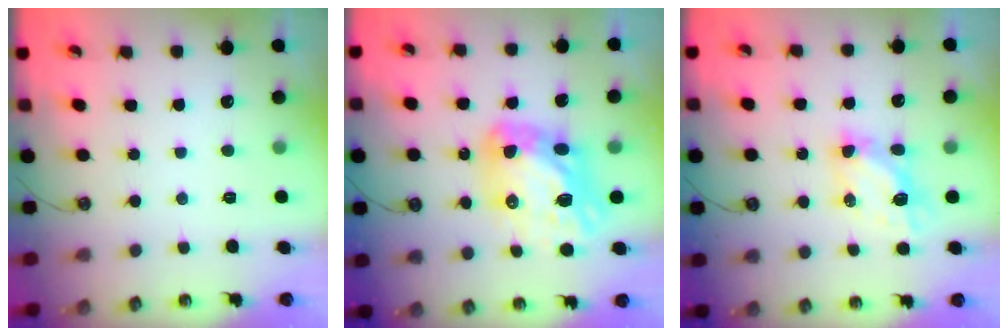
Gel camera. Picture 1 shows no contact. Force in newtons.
{"total": 17.2, "press": 17.1, "slide": 1.8}
{"total": 6.0, "press": 6.0, "slide": 0.3}